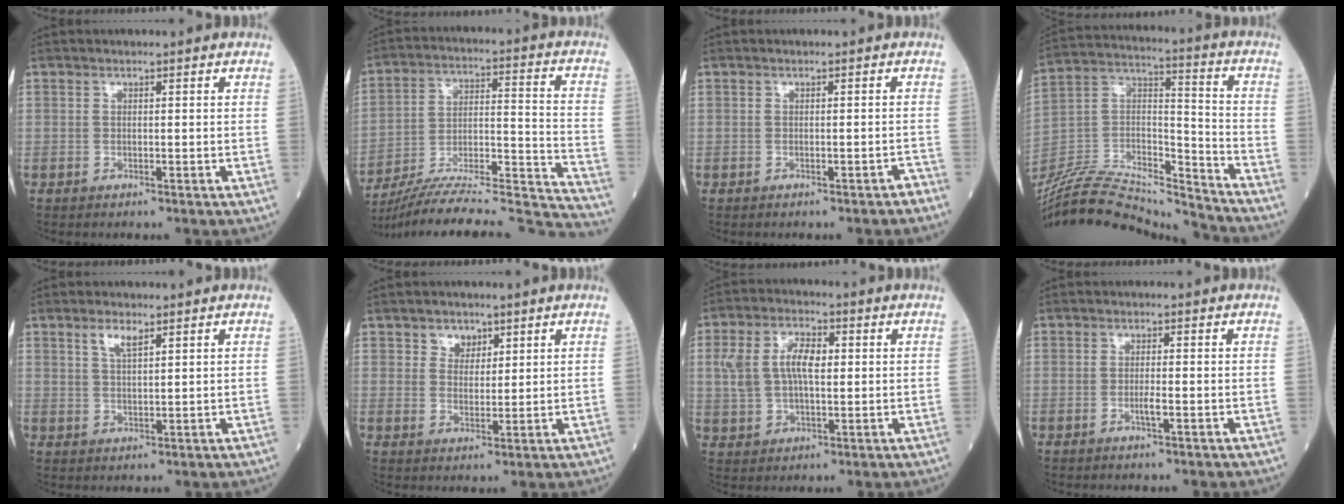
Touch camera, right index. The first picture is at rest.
{"total": 27.3, "force": [-26.0, -0.3, 8.2], "torque": [-0.095, -0.003, -0.385]}
{"total": 1.0, "force": [-0.8, 0.2, 0.6], "torque": [-0.006, 0.006, -0.008]}
{"total": 22.8, "force": [-22.0, 1.8, 5.7], "torque": [-0.126, 0.025, -0.375]}
{"total": 3.0, "force": [1.9, 0.7, 2.2], "torque": [-0.046, 0.001, 0.039]}
{"total": 3.2, "force": [2.0, 2.2, 1.0], "torque": [-0.012, 0.000, 0.036]}
{"total": 9.1, "force": [1.6, 4.6, 7.6], "torque": [-0.164, 0.022, 0.035]}
{"total": 1.6, "force": [-0.5, 0.0, 1.5], "torque": [-0.028, -0.002, -0.011]}